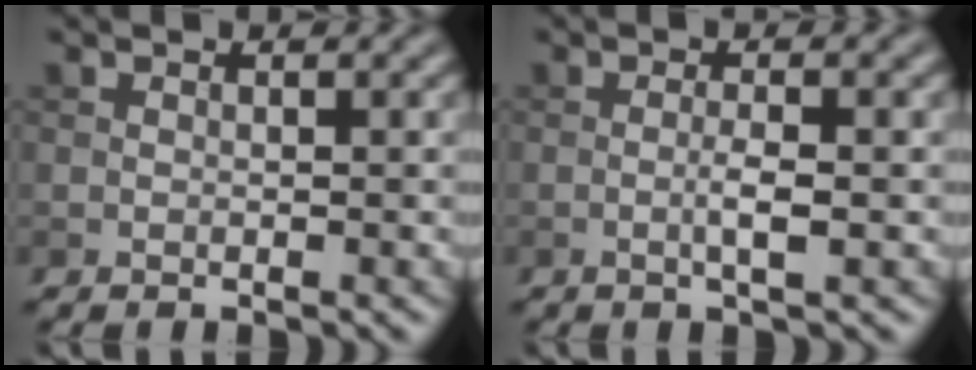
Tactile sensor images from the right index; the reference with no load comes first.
{"total": 2.1, "force": [-0.4, 0.2, 2.1], "torque": [-0.039, 0.001, -0.010]}